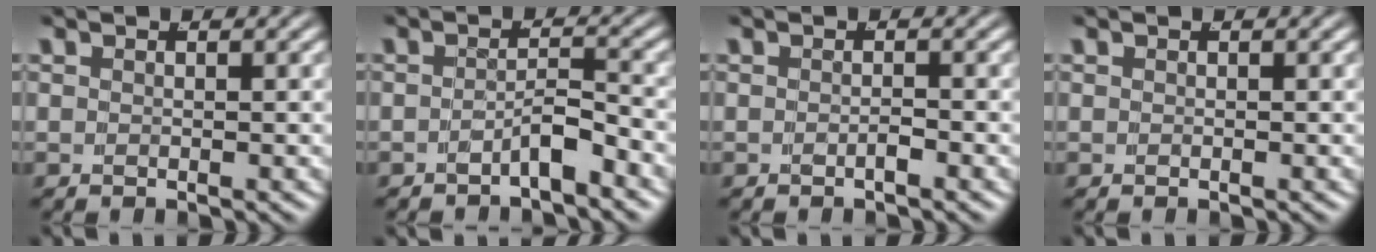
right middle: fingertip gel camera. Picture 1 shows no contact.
{"total": 2.3, "force": [-2.0, 0.1, 1.3], "torque": [-0.011, -0.003, -0.033]}
{"total": 0.8, "force": [-0.7, -0.3, 0.4], "torque": [-0.001, -0.001, -0.011]}
{"total": 0.0}